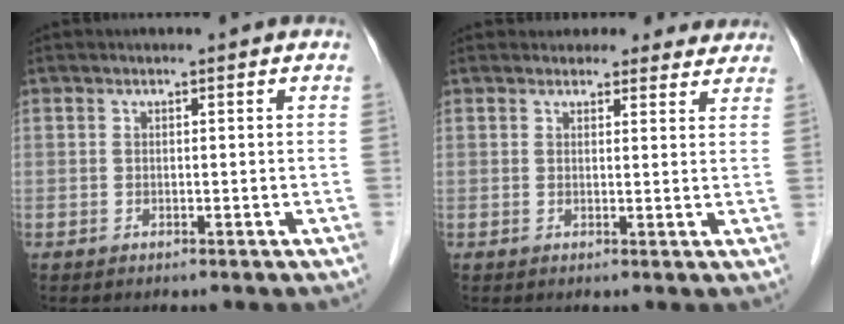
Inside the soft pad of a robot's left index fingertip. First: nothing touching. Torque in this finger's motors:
{"motor_torque": [0.97, -0.98, 0.32, 0.05]}